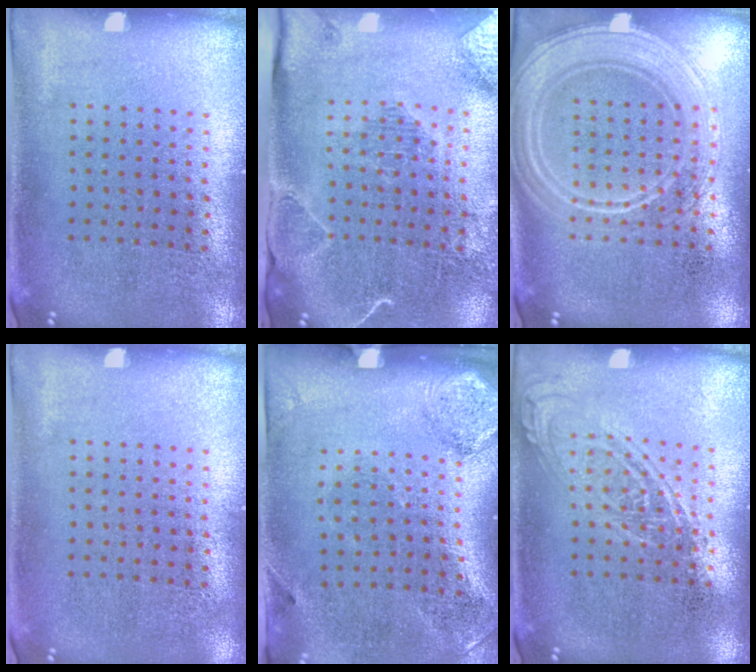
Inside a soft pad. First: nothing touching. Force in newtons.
{"total": 2.0, "press": 2.0, "slide": 0.1}
{"total": 3.9, "press": 3.9, "slide": 0.8}
{"total": 0.0}
{"total": 1.9, "press": 1.1, "slide": 1.6}
{"total": 2.0, "press": 2.0, "slide": 0.2}